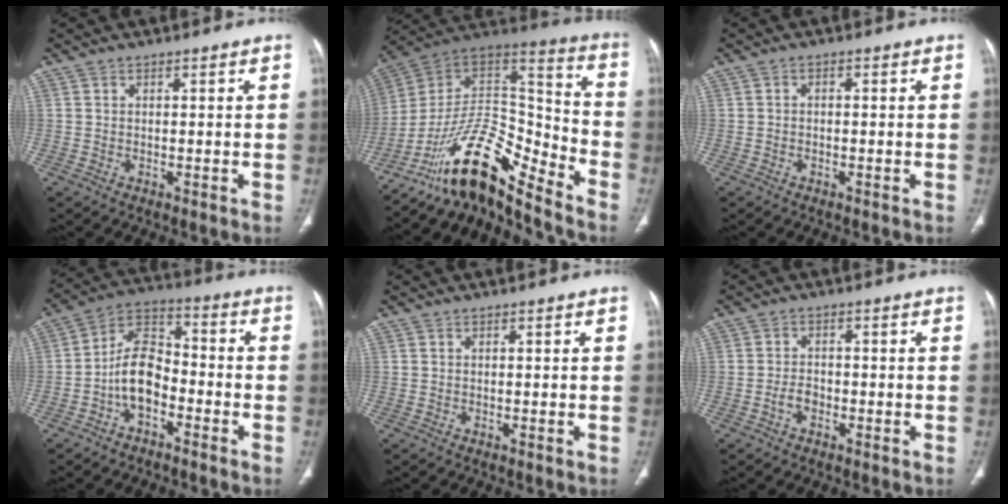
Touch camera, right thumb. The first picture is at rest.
{"total": 17.2, "force": [-13.4, 5.2, 9.4], "torque": [-0.130, 0.123, -0.240]}
{"total": 0.6, "force": [-0.2, 0.4, 0.4], "torque": [-0.007, 0.004, -0.008]}
{"total": 10.2, "force": [-3.7, 6.2, 7.2], "torque": [-0.117, 0.047, -0.078]}
{"total": 0.0}
{"total": 2.6, "force": [-1.2, 1.7, 1.5], "torque": [-0.025, 0.013, -0.023]}